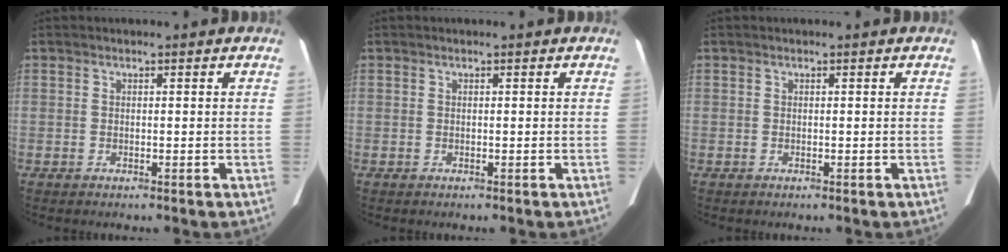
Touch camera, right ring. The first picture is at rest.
{"total": 0.0}
{"total": 0.0}